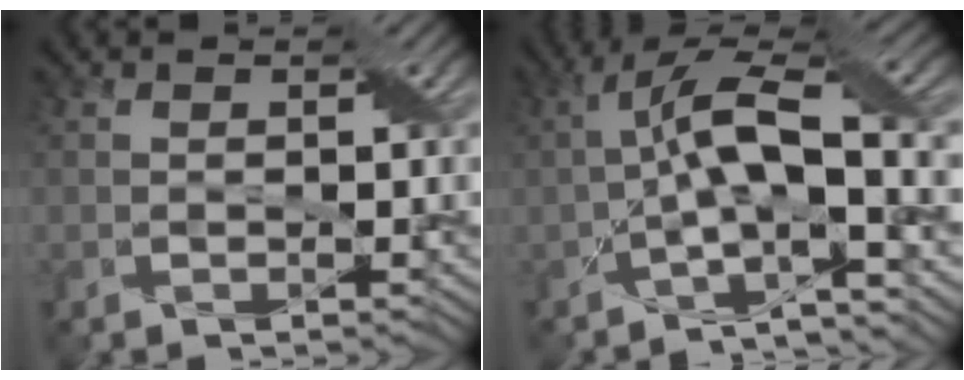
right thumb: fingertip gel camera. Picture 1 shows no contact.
{"total": 10.4, "force": [-2.1, 3.1, 9.7], "torque": [-0.177, 0.009, -0.048]}